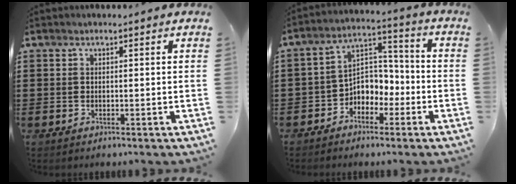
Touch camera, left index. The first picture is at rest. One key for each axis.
{"total": 5.0, "fx": -2.7, "fy": 4.1, "fz": 1.2, "tx": -0.033, "ty": 0.008, "tz": -0.057}